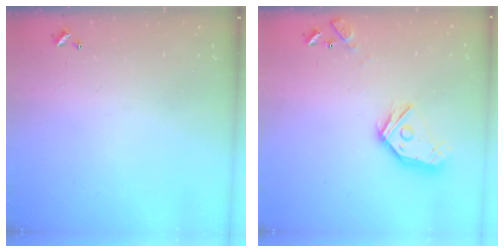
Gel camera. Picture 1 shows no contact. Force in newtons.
{"total": 14.1, "press": 14.1, "slide": 1.1}